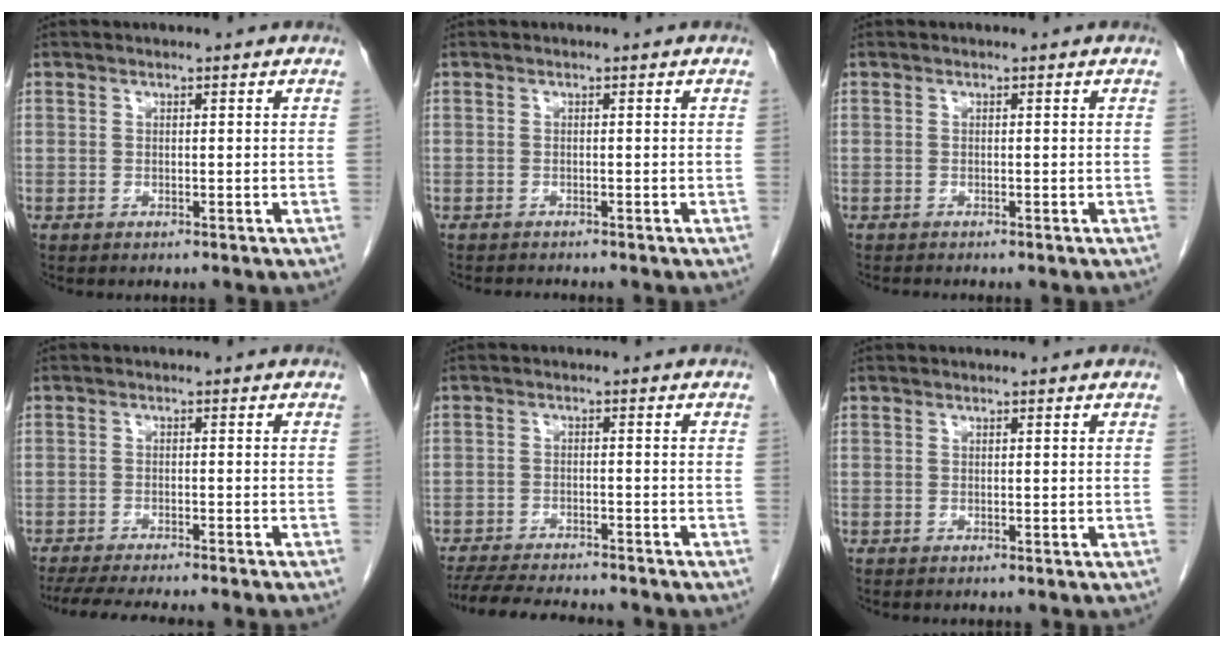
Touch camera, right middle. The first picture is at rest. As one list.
[{"total": 1.2, "force": [-1.2, 0.0, 0.1], "torque": [-0.008, -0.005, -0.017]}, {"total": 0.5, "force": [-0.5, -0.2, 0.0], "torque": [-0.005, -0.003, -0.010]}, {"total": 12.9, "force": [-11.3, 0.6, 6.2], "torque": [-0.082, -0.020, -0.160]}, {"total": 13.3, "force": [-11.8, 2.1, 5.6], "torque": [-0.095, -0.016, -0.167]}, {"total": 0.0}]